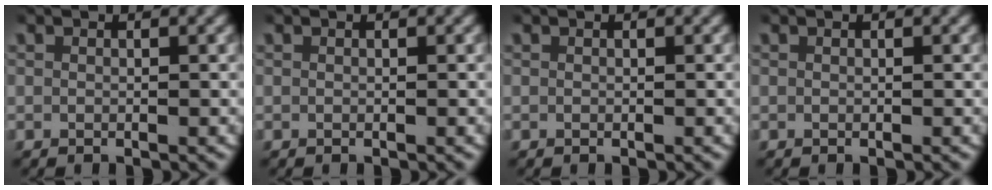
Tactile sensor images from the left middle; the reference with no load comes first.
{"total": 0.0}
{"total": 0.0}
{"total": 0.0}